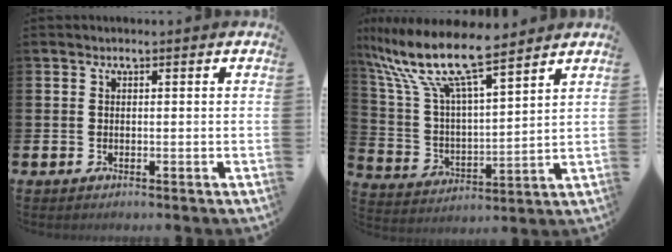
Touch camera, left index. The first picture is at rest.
{"total": 11.4, "force": [9.8, 1.8, 5.5], "torque": [-0.152, -0.055, 0.170]}